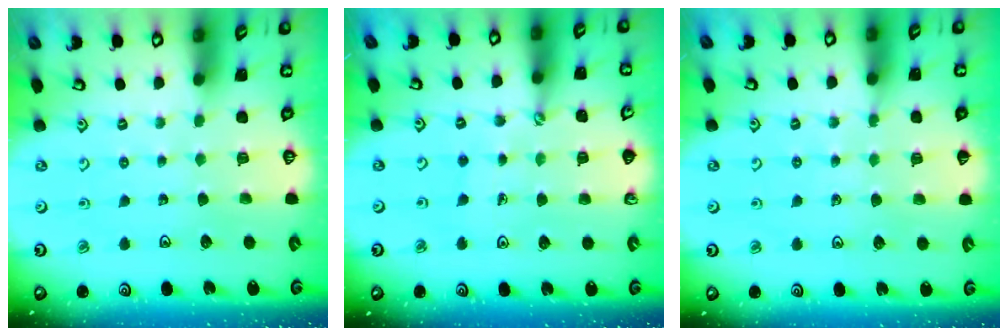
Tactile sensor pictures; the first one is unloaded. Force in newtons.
{"total": 1.2, "press": 1.2, "slide": 0.2}
{"total": 5.1, "press": 4.9, "slide": 1.6}